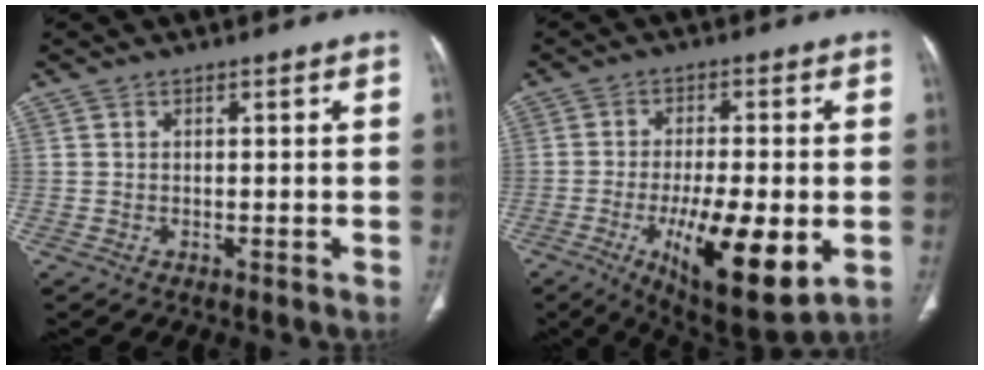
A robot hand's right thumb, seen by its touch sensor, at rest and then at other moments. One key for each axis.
{"total": 17.2, "fx": -4.9, "fy": 5.7, "fz": 15.5, "tx": -0.248, "ty": -0.014, "tz": -0.065}